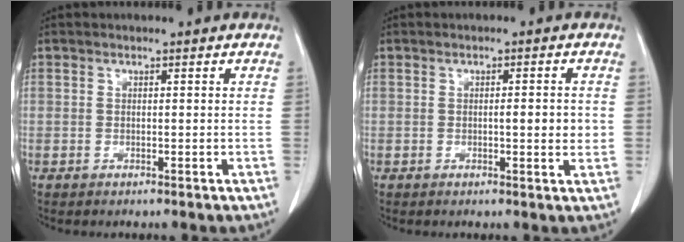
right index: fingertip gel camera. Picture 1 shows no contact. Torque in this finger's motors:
{"motor_torque": [0.58, -0.19, 0.15, 0.06]}